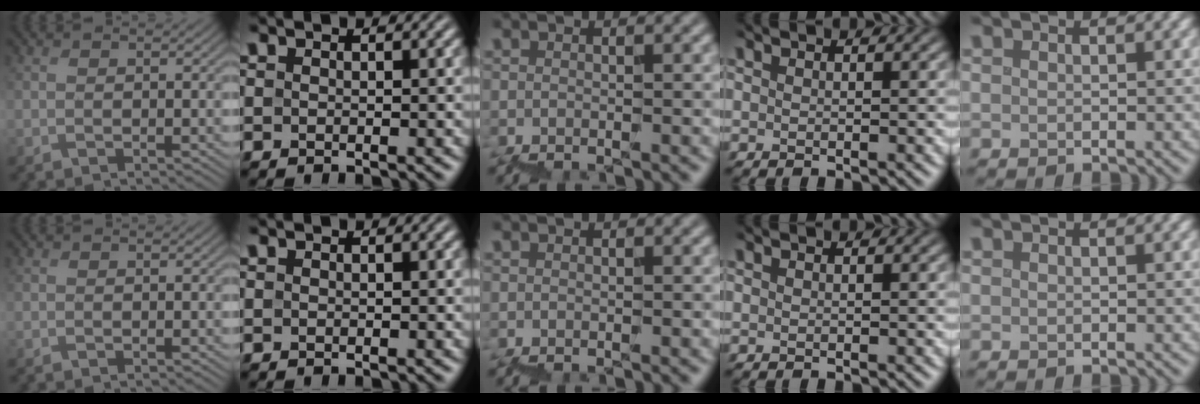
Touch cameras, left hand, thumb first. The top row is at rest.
{}